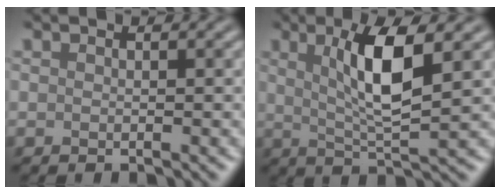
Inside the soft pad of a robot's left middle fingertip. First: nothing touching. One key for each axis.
{"total": 5.8, "fx": 1.3, "fy": 1.1, "fz": 5.5, "tx": -0.099, "ty": -0.005, "tz": 0.033}